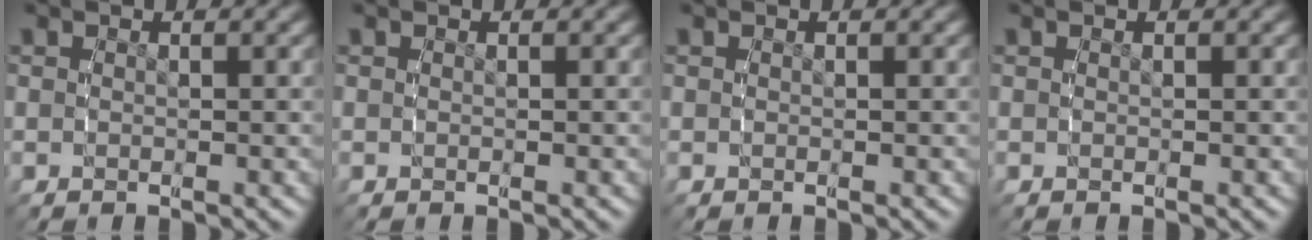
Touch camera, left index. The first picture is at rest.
{"total": 0.0}
{"total": 0.0}
{"total": 0.0}